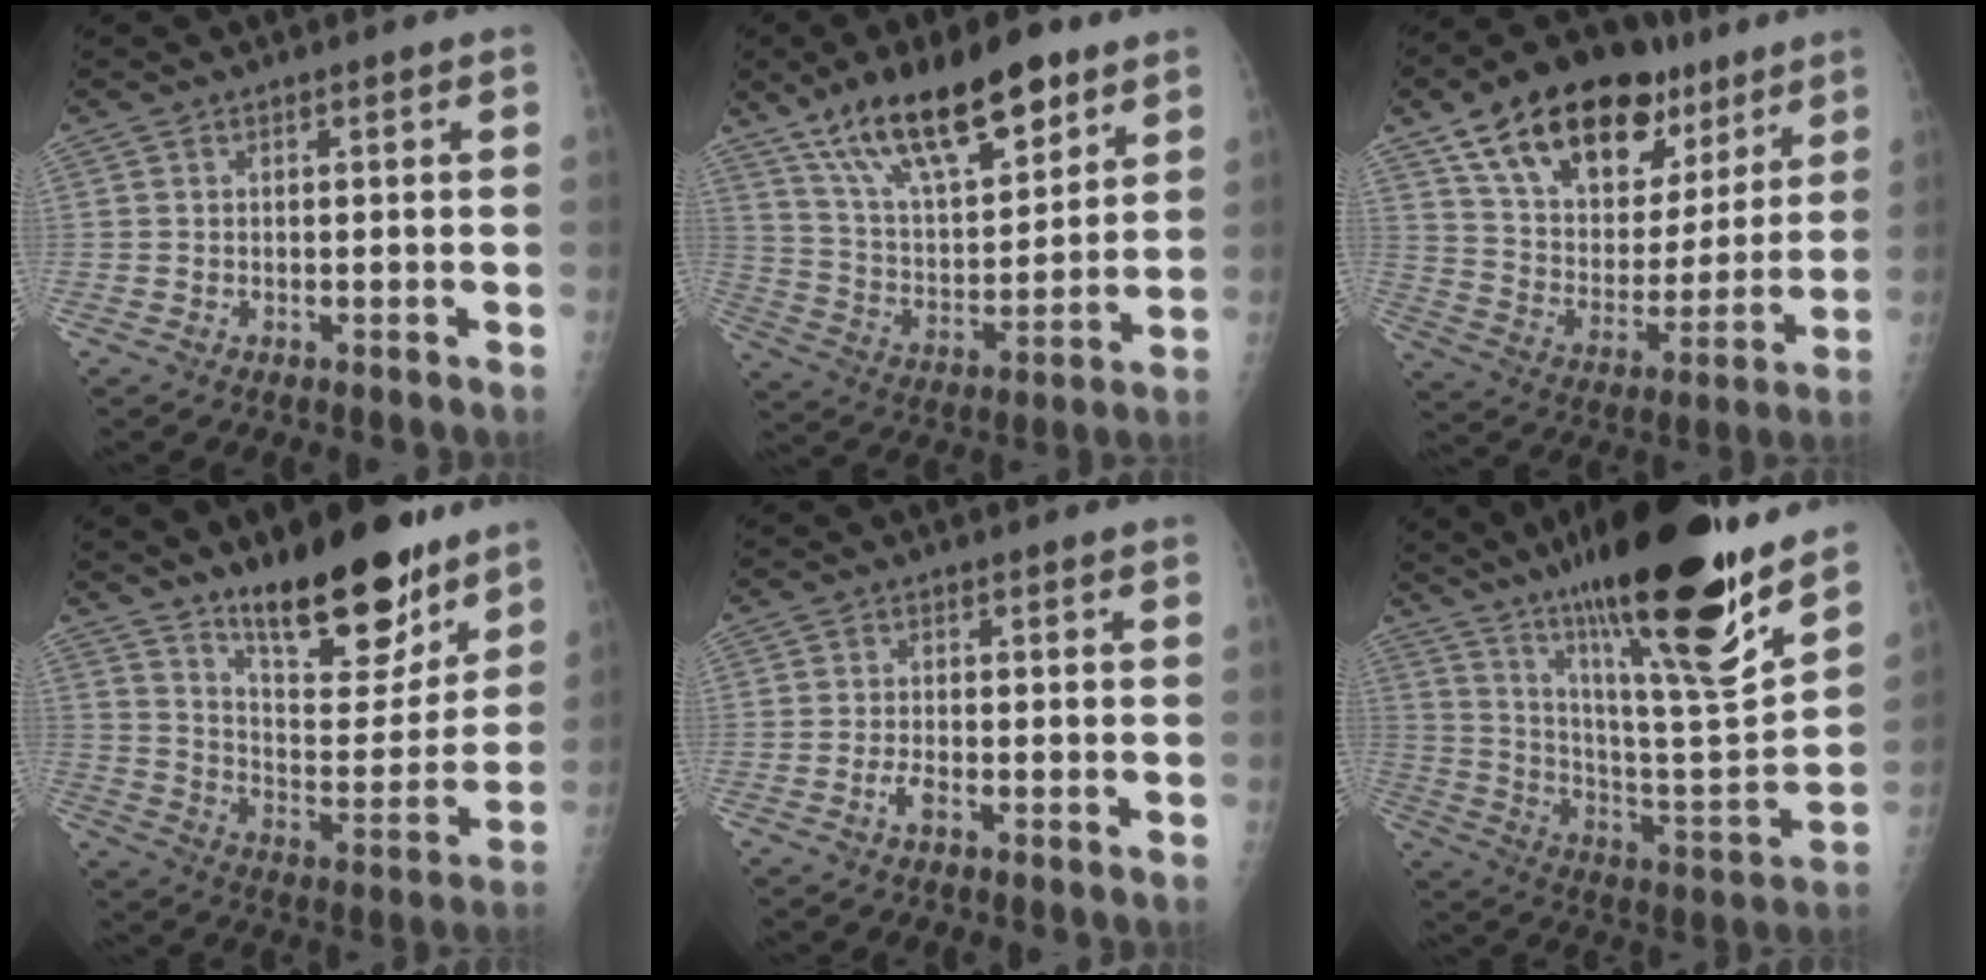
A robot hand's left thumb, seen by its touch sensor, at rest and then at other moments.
{"total": 20.5, "force": [13.1, 7.8, 13.7], "torque": [-0.199, -0.051, 0.237]}
{"total": 25.4, "force": [15.0, 14.1, 14.9], "torque": [-0.205, -0.027, 0.253]}
{"total": 20.6, "force": [14.8, 7.3, 12.4], "torque": [-0.137, -0.103, 0.236]}
{"total": 2.0, "force": [-1.2, 0.6, 1.5], "torque": [-0.036, 0.006, -0.025]}
{"total": 29.9, "force": [20.2, 4.7, 21.5], "torque": [-0.325, -0.071, 0.338]}